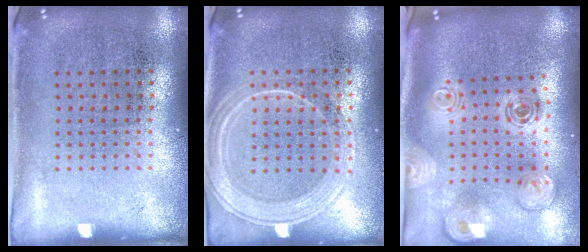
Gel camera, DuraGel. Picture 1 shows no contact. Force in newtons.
{"total": 1.9, "press": 1.8, "slide": 0.5}
{"total": 2.2, "press": 1.8, "slide": 1.4}